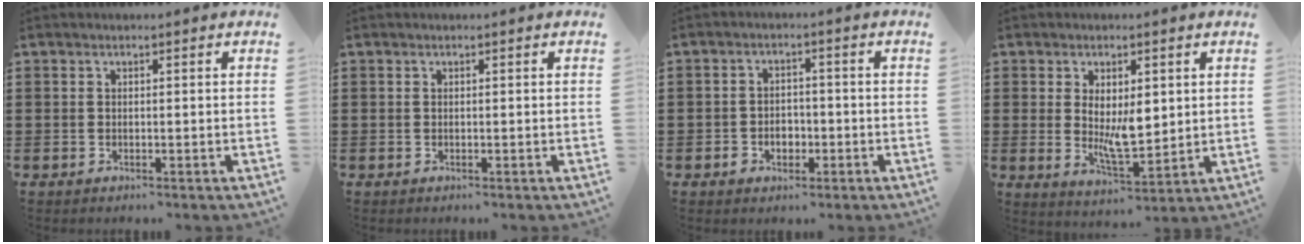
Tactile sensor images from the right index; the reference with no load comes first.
{"total": 0.0}
{"total": 2.7, "force": [-1.2, 2.1, 1.2], "torque": [-0.026, 0.005, -0.026]}
{"total": 5.7, "force": [1.2, 2.7, 4.9], "torque": [-0.073, -0.005, 0.018]}